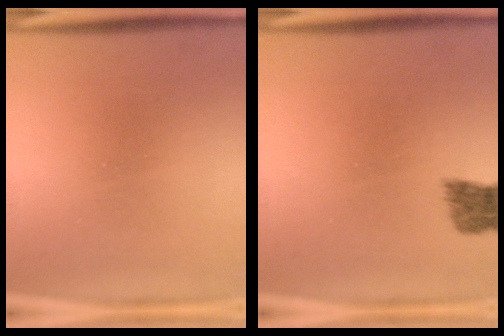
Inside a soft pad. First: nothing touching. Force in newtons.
{"total": 1.9}